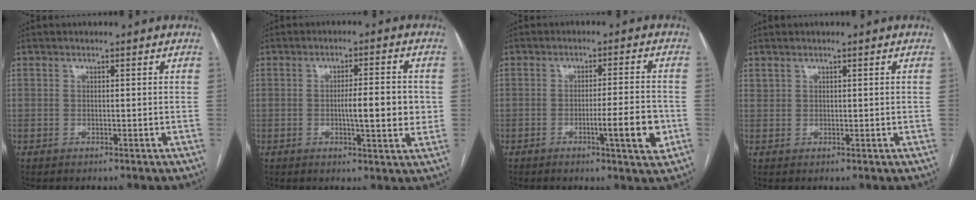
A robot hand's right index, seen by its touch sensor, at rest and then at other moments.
{"total": 7.2, "force": [-0.5, 1.2, 7.1], "torque": [-0.110, -0.002, -0.008]}
{"total": 7.2, "force": [-2.4, 0.3, 6.7], "torque": [-0.097, -0.006, -0.033]}
{"total": 1.1, "force": [0.9, 0.5, 0.2], "torque": [-0.002, 0.003, 0.017]}